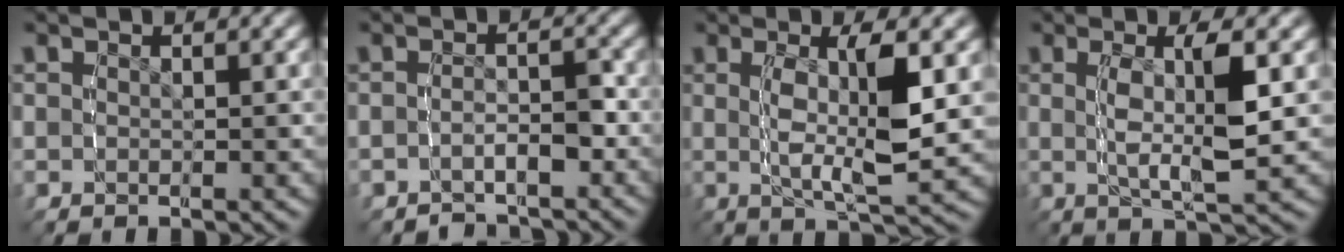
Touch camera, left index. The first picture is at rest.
{"total": 3.1, "force": [-2.6, 1.5, 0.8], "torque": [-0.029, -0.005, -0.043]}
{"total": 5.4, "force": [0.3, 0.8, 5.3], "torque": [-0.102, -0.009, 0.012]}
{"total": 4.2, "force": [0.1, 0.3, 4.2], "torque": [-0.083, -0.005, 0.007]}